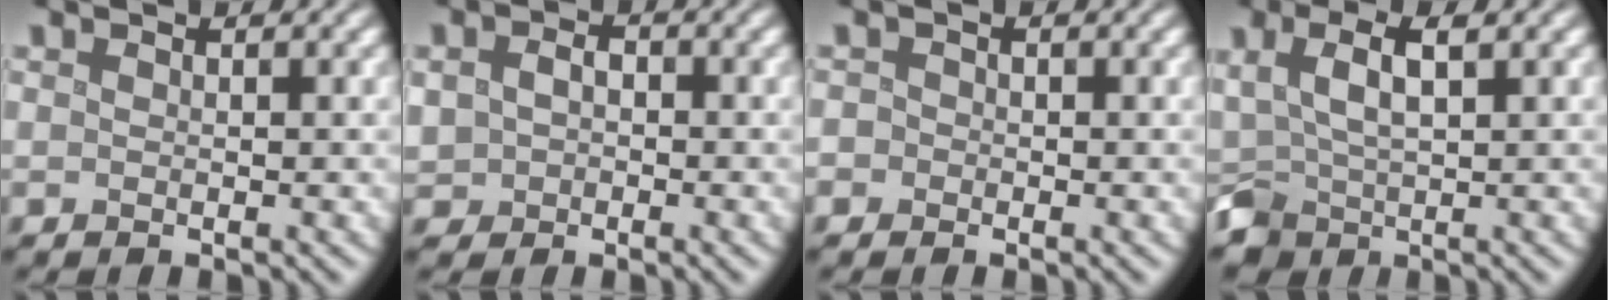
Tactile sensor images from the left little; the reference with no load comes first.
{"total": 3.1, "force": [0.1, 2.7, 1.6], "torque": [-0.027, 0.006, -0.010]}
{"total": 1.1, "force": [-0.3, 1.1, 0.2], "torque": [0.006, 0.000, -0.014]}
{"total": 3.8, "force": [1.1, 1.9, 3.1], "torque": [-0.068, 0.004, 0.023]}